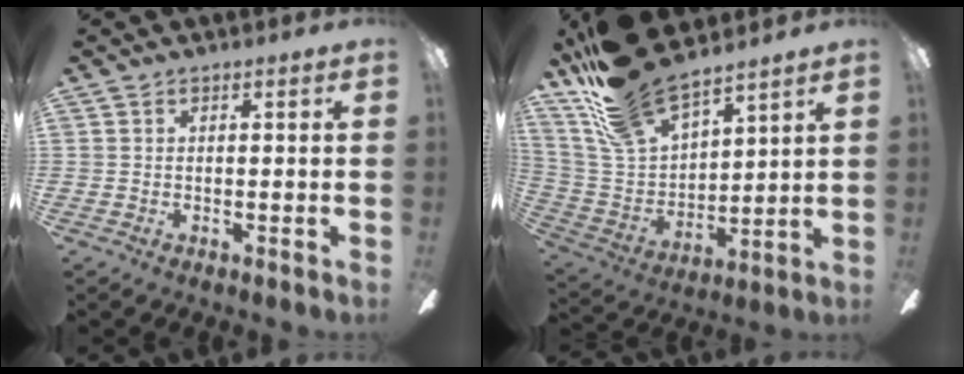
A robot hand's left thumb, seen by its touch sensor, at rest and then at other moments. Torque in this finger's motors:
{"motor_torque": [2.77, 0.81, 1.58, -1.19, 0.48]}